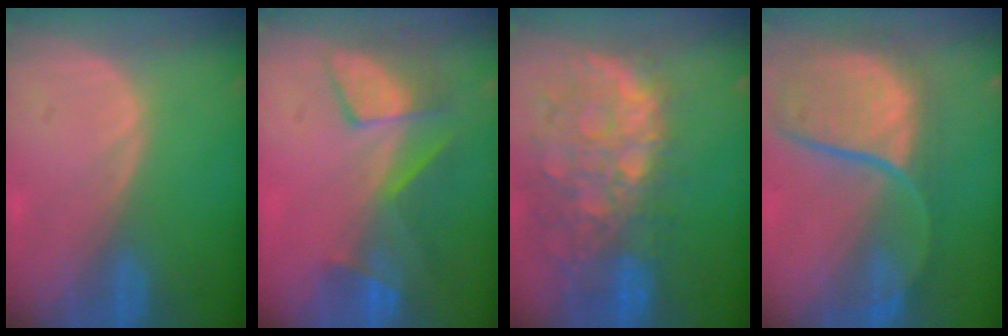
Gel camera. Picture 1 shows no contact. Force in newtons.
{"total": 8.1, "press": 7.2, "slide": 3.7}
{"total": 12.8, "press": 10.5, "slide": 7.3}
{"total": 11.7, "press": 9.8, "slide": 6.4}